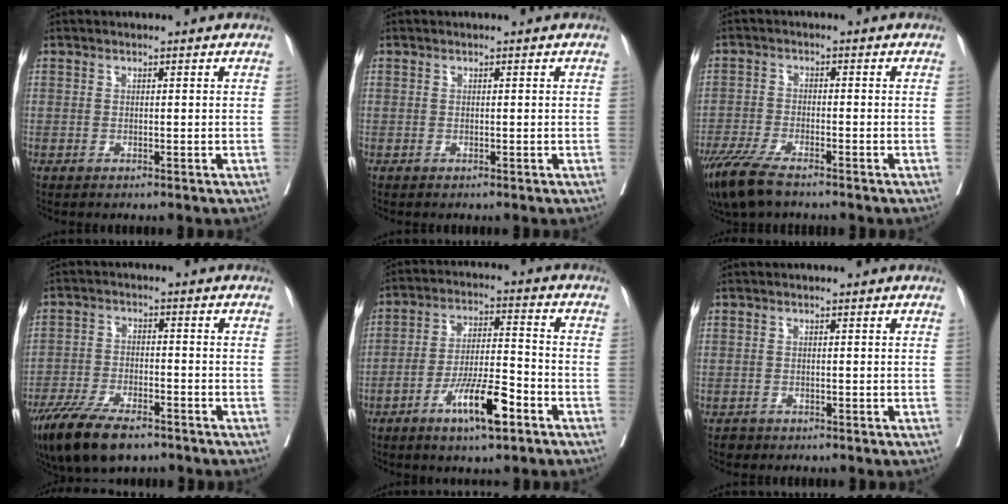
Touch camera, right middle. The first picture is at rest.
{"total": 0.0}
{"total": 7.8, "force": [-6.0, 1.6, 4.8], "torque": [-0.090, -0.020, -0.105]}
{"total": 11.8, "force": [-8.6, 3.6, 7.2], "torque": [-0.128, -0.020, -0.147]}
{"total": 10.1, "force": [-5.5, 1.7, 8.3], "torque": [-0.150, -0.003, -0.095]}
{"total": 0.9, "force": [-0.7, 0.5, 0.0], "torque": [-0.004, 0.001, -0.011]}